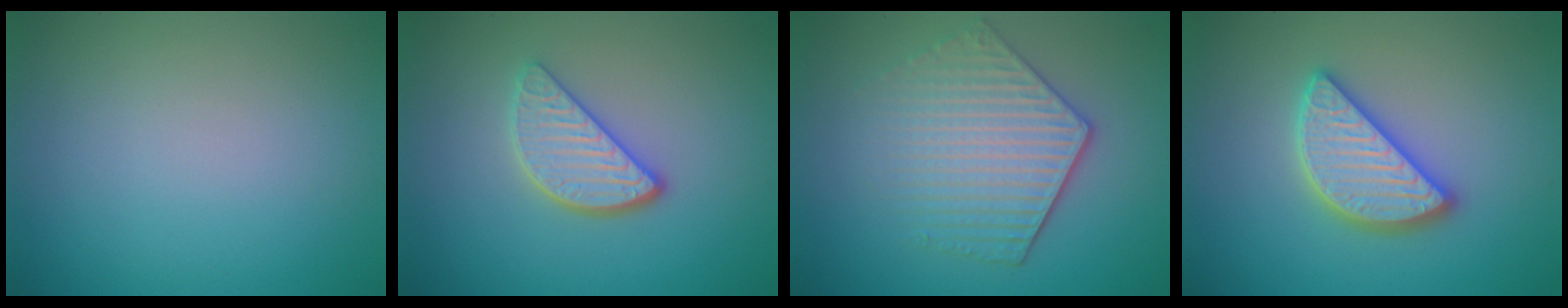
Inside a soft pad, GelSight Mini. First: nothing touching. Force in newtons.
{"total": 3.5, "press": 2.9, "slide": 1.9}
{"total": 5.0, "press": 4.0, "slide": 3.1}
{"total": 4.5, "press": 4.5, "slide": 0.4}